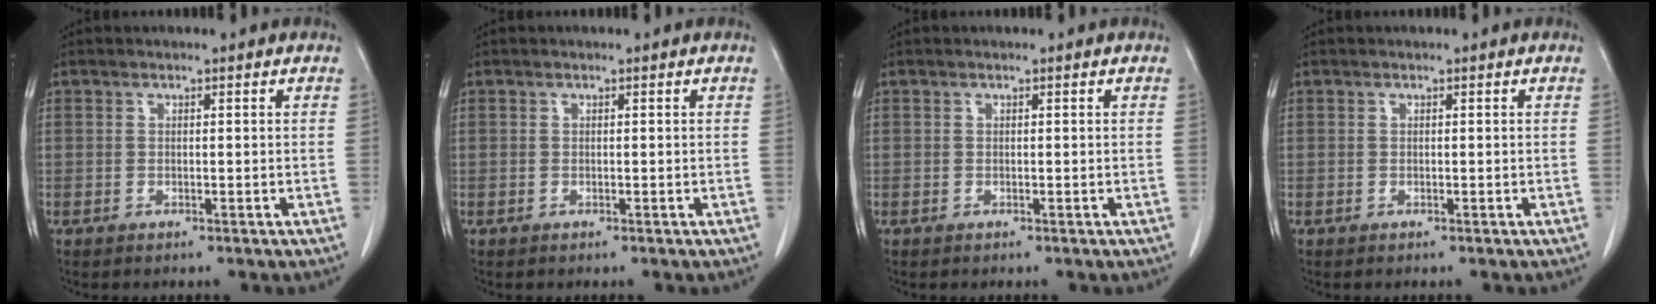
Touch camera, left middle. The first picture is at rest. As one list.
[{"total": 0.0}, {"total": 0.0}, {"total": 0.0}]